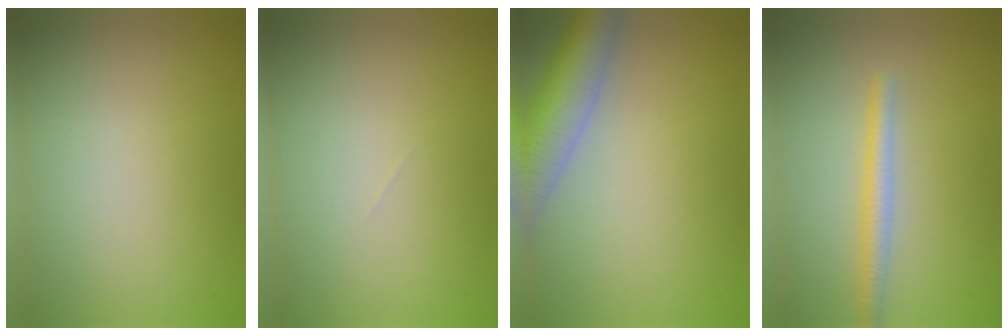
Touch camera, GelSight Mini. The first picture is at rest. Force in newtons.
{"total": 0.0}
{"total": 7.7, "press": 7.7, "slide": 0.5}
{"total": 2.4, "press": 2.4, "slide": 0.1}